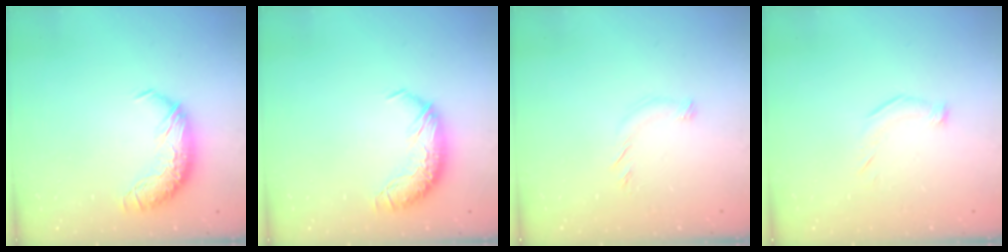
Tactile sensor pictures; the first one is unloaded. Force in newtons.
{"total": 0.0}
{"total": 5.3, "press": 5.1, "slide": 1.2}
{"total": 4.4, "press": 4.4, "slide": 0.6}